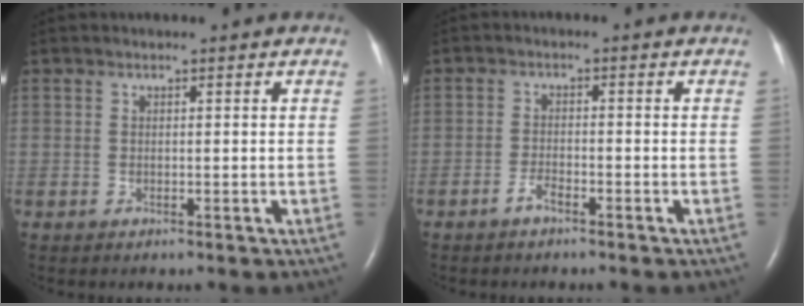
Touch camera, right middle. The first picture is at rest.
{"total": 2.0, "force": [-1.5, 0.4, 1.2], "torque": [-0.027, 0.001, -0.030]}